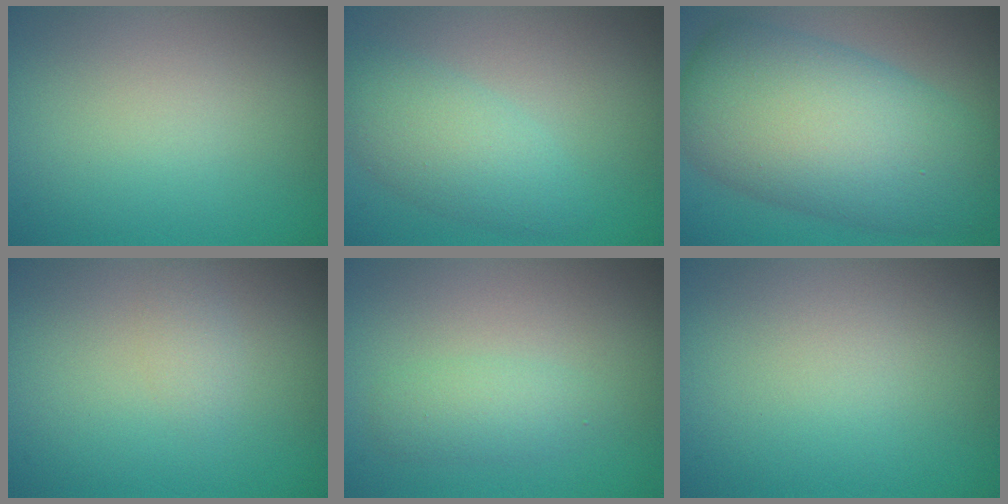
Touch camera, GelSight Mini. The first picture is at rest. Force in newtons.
{"total": 3.9, "press": 3.9, "slide": 0.2}
{"total": 11.6, "press": 11.6, "slide": 0.3}
{"total": 1.1, "press": 1.1, "slide": 0.0}
{"total": 1.9, "press": 1.9, "slide": 0.1}
{"total": 0.0}